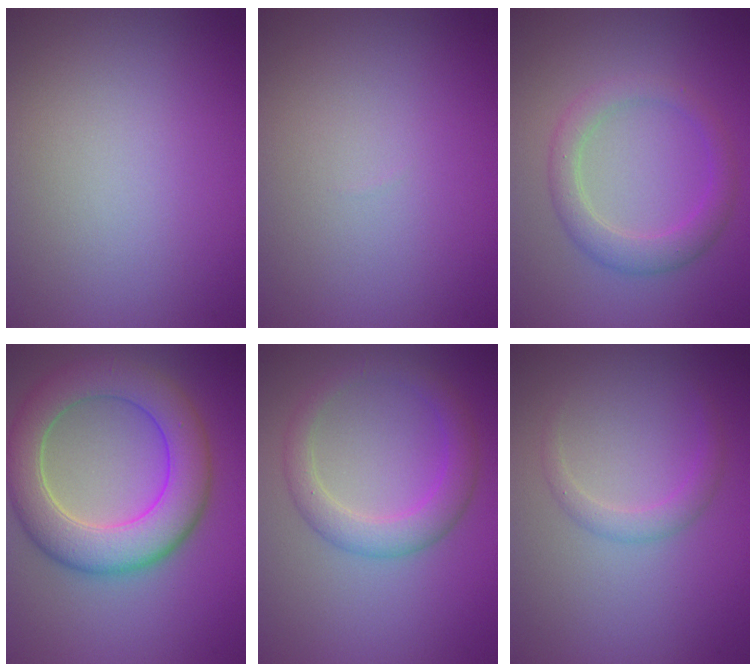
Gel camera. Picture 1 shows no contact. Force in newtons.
{"total": 0.0}
{"total": 2.9, "press": 2.9, "slide": 0.1}
{"total": 7.8, "press": 7.8, "slide": 0.7}
{"total": 3.4, "press": 3.4, "slide": 0.2}
{"total": 1.5, "press": 1.5, "slide": 0.0}